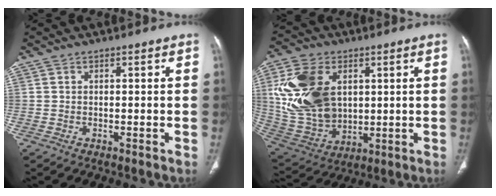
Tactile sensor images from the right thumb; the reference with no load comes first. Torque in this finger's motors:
{"motor_torque": [0.15, 0.55, 0.77, 0.84, 0.34]}